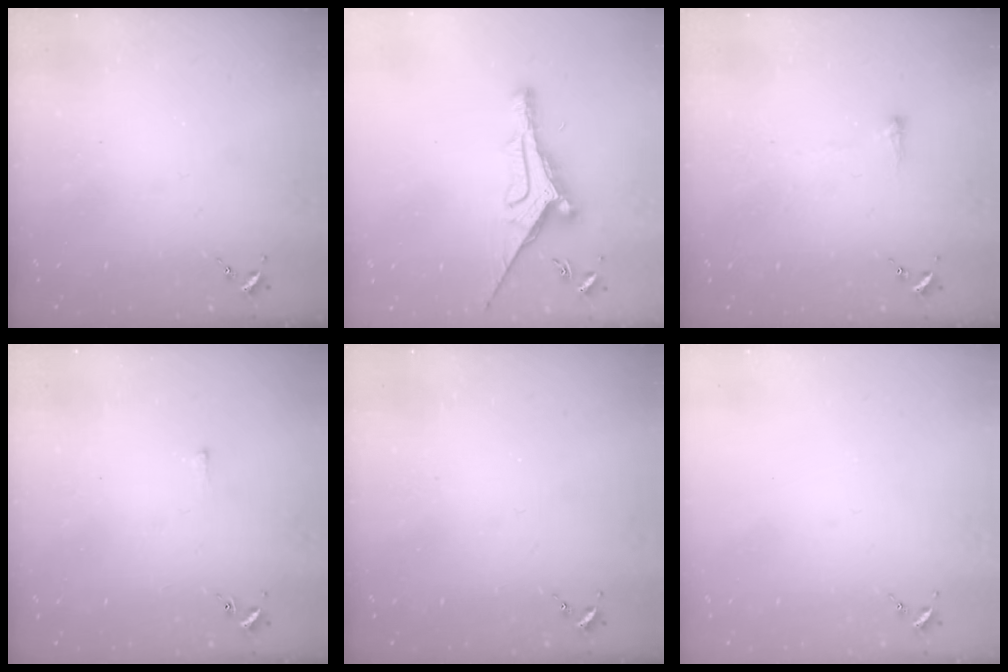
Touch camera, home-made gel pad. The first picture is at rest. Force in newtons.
{"total": 12.7, "press": 12.6, "slide": 1.2}
{"total": 3.7, "press": 3.6, "slide": 0.8}
{"total": 1.6, "press": 1.6, "slide": 0.2}
{"total": 0.0}
{"total": 0.0}